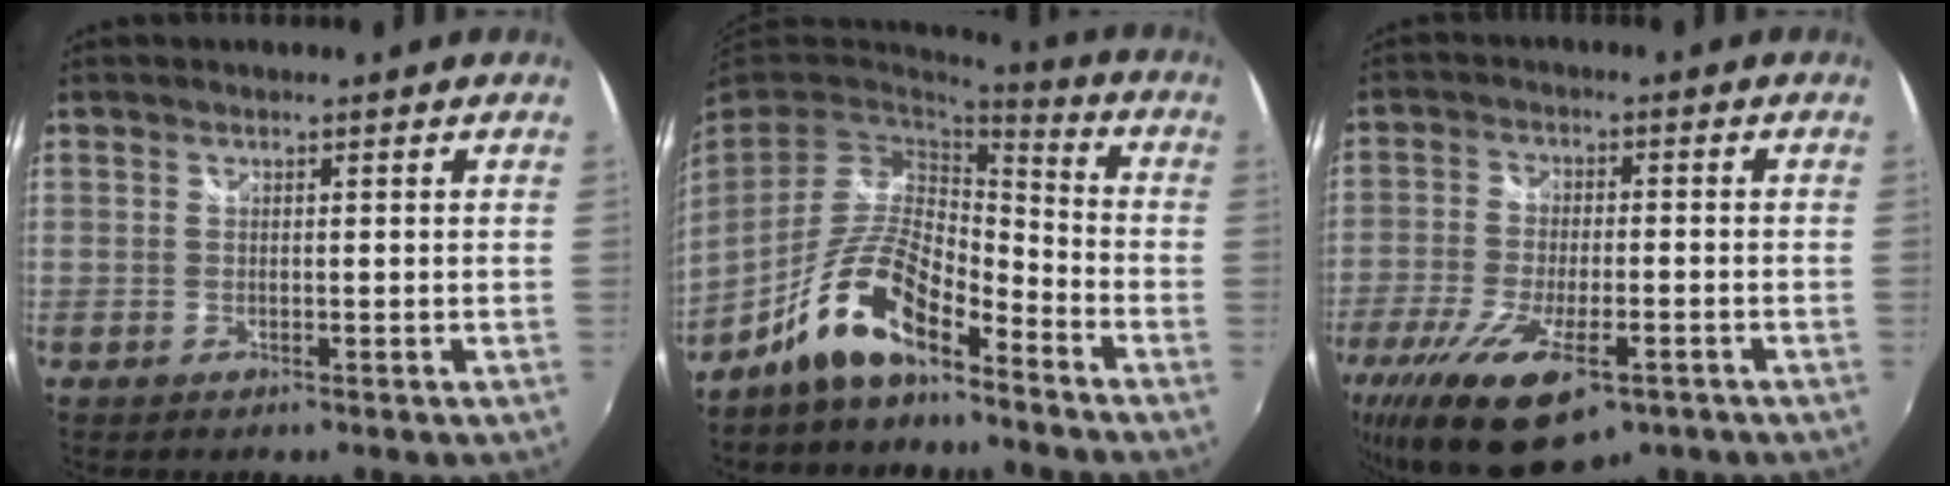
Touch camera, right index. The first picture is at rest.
{"total": 13.3, "force": [-9.2, 4.2, 8.6], "torque": [-0.179, 0.002, -0.174]}
{"total": 17.2, "force": [-10.2, 6.1, 12.5], "torque": [-0.262, -0.062, -0.171]}